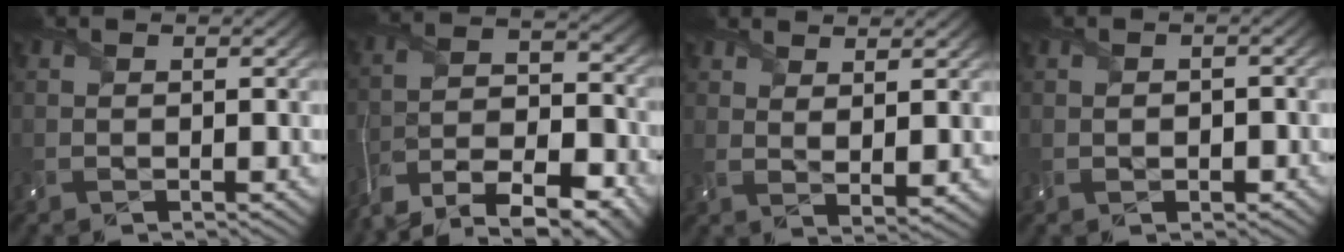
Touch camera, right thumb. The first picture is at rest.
{"total": 13.6, "force": [-10.4, 5.1, 7.1], "torque": [-0.159, -0.028, -0.161]}
{"total": 2.7, "force": [1.9, 0.5, 1.8], "torque": [-0.043, -0.007, 0.042]}
{"total": 2.6, "force": [-0.7, 2.0, 1.5], "torque": [-0.006, -0.001, -0.007]}